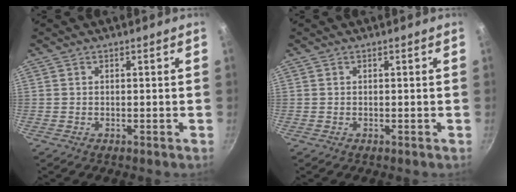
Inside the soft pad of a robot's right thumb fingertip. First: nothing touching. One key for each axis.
{"total": 0.0}